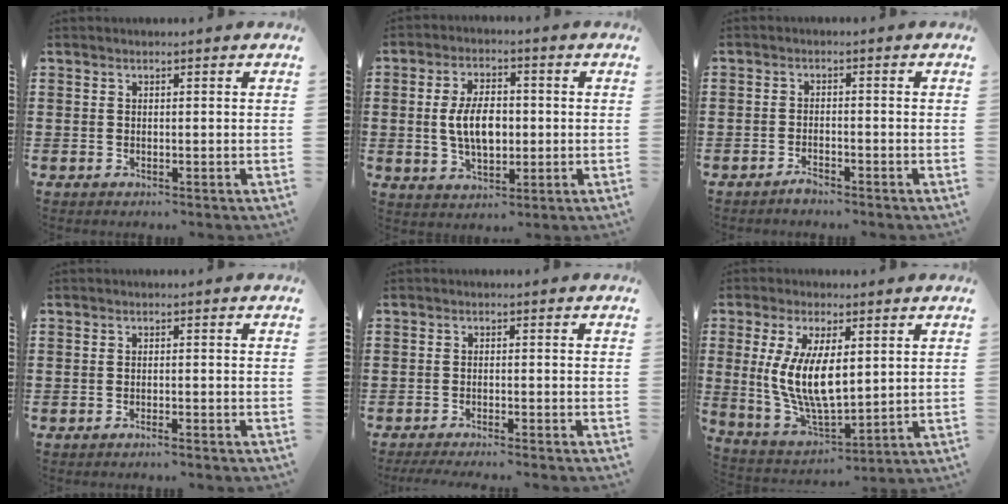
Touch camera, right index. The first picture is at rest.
{"total": 7.1, "force": [-0.1, 3.9, 6.0], "torque": [-0.112, 0.000, -0.009]}
{"total": 1.8, "force": [-1.6, 0.1, 0.7], "torque": [-0.018, -0.002, -0.030]}
{"total": 1.2, "force": [-1.0, -0.2, 0.5], "torque": [-0.010, -0.002, -0.019]}
{"total": 2.0, "force": [-1.9, -0.5, 0.6], "torque": [-0.008, -0.002, -0.037]}
{"total": 10.3, "force": [1.3, 4.5, 9.2], "torque": [-0.194, -0.001, 0.024]}